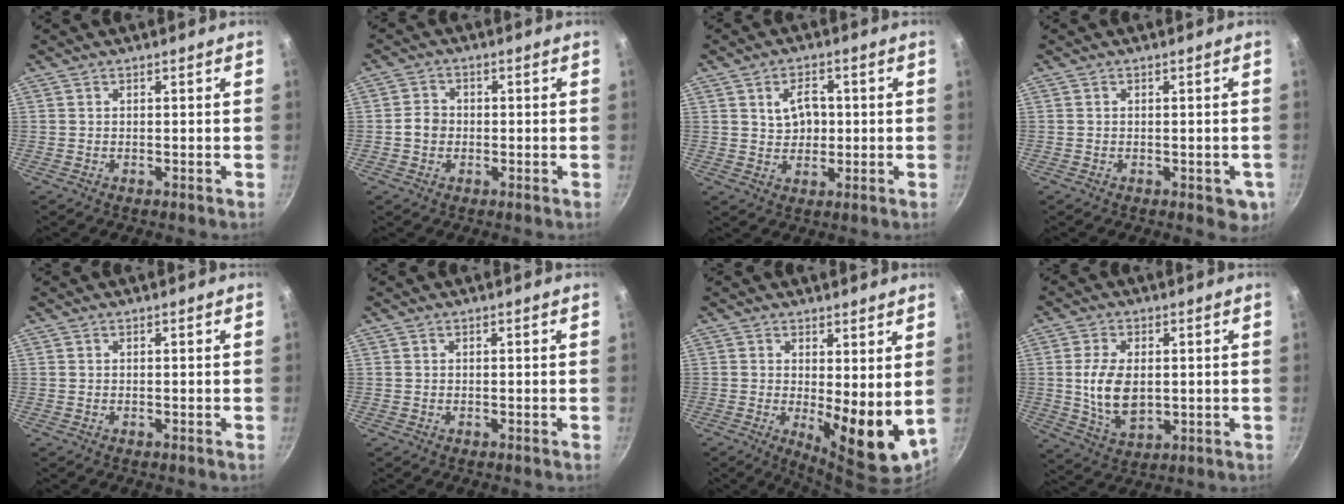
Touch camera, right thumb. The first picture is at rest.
{"total": 3.5, "force": [-0.6, 3.0, 1.6], "torque": [-0.012, 0.012, -0.014]}
{"total": 5.9, "force": [1.1, 4.4, 3.9], "torque": [-0.042, 0.000, 0.020]}
{"total": 4.2, "force": [-1.3, 2.2, 3.3], "torque": [-0.024, 0.001, -0.013]}
{"total": 0.0}
{"total": 0.0}
{"total": 10.7, "force": [0.9, 3.9, 10.0], "torque": [-0.121, -0.031, 0.022]}
{"total": 9.9, "force": [0.6, 5.8, 8.0], "torque": [-0.148, -0.010, 0.019]}